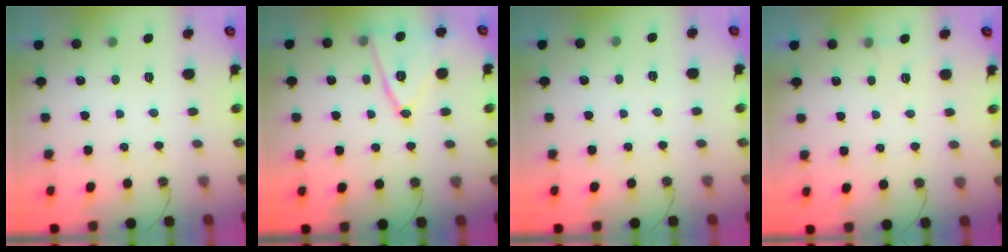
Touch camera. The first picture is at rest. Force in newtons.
{"total": 14.1, "press": 13.7, "slide": 3.3}
{"total": 4.8, "press": 2.3, "slide": 4.3}
{"total": 5.0, "press": 2.7, "slide": 4.2}